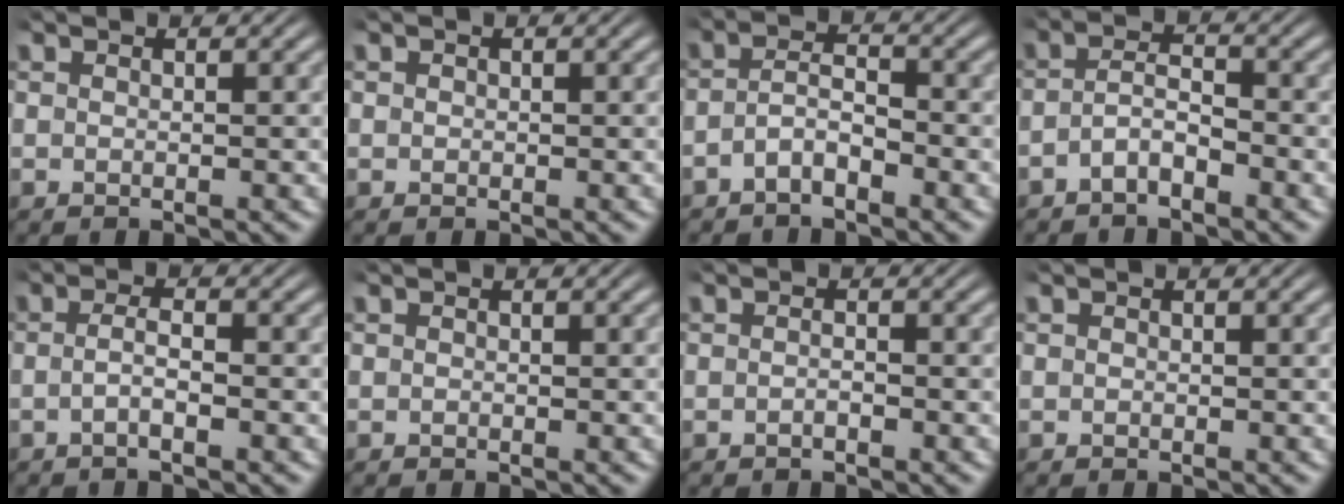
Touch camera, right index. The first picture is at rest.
{"total": 0.0}
{"total": 3.2, "force": [-2.2, 1.5, 1.8], "torque": [-0.034, -0.010, -0.038]}
{"total": 3.1, "force": [-2.2, 1.4, 1.6], "torque": [-0.031, -0.010, -0.038]}
{"total": 2.3, "force": [-1.2, 0.3, 2.0], "torque": [-0.037, -0.005, -0.023]}
{"total": 0.0}
{"total": 1.0, "force": [-0.8, 0.3, 0.5], "torque": [-0.010, 0.000, -0.016]}
{"total": 0.0}